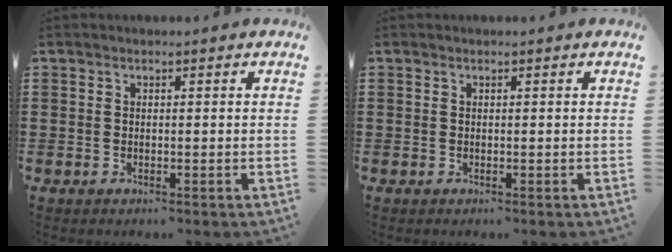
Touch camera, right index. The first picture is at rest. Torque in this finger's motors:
{"motor_torque": [0.11, 0.00, -0.06, 0.01]}